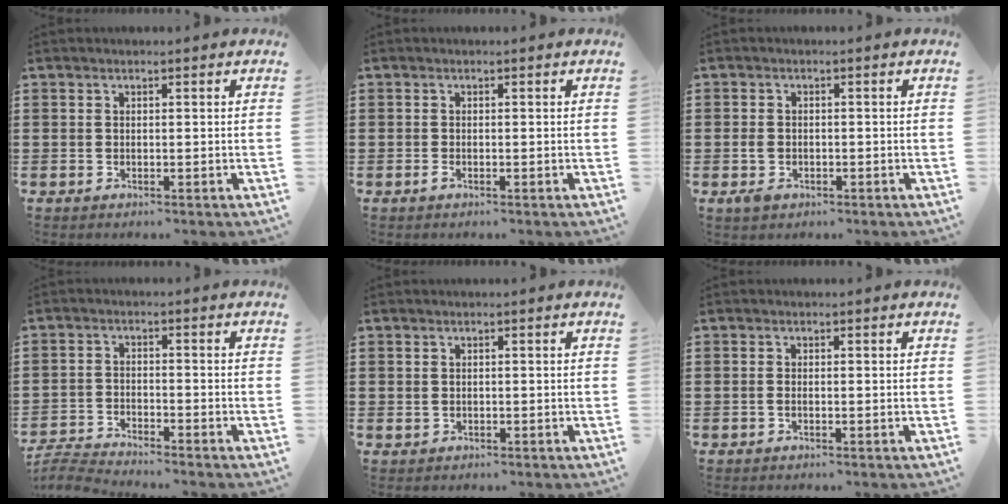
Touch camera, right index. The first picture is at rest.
{"total": 0.8, "force": [-0.5, 0.2, 0.6], "torque": [-0.021, -0.009, -0.009]}
{"total": 1.9, "force": [-0.9, 1.3, 1.2], "torque": [-0.032, -0.003, -0.019]}
{"total": 3.7, "force": [-3.7, -0.1, 0.1], "torque": [-0.019, -0.005, -0.081]}
{"total": 0.7, "force": [-0.2, 0.7, 0.1], "torque": [-0.004, 0.004, -0.005]}
{"total": 0.6, "force": [-0.3, 0.1, 0.5], "torque": [-0.010, -0.002, -0.005]}